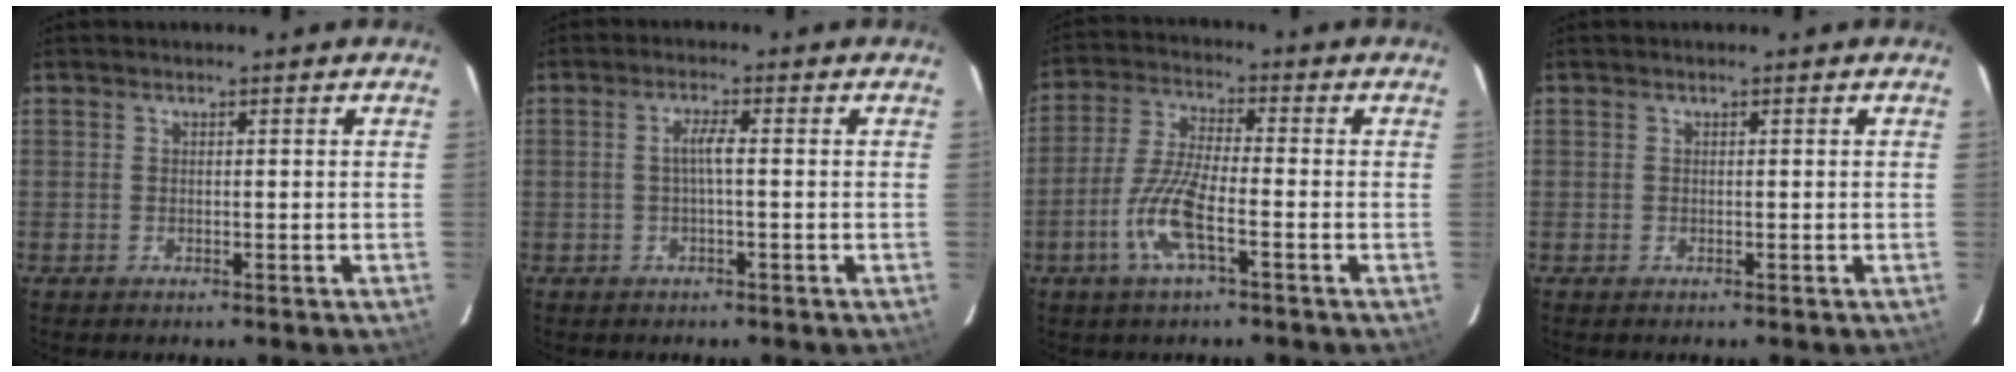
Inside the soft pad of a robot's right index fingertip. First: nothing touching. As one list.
[{"total": 2.6, "force": [-0.3, 0.0, 2.5], "torque": [-0.049, 0.004, -0.005]}, {"total": 9.5, "force": [-4.0, 1.8, 8.4], "torque": [-0.183, -0.004, -0.082]}, {"total": 0.0}]